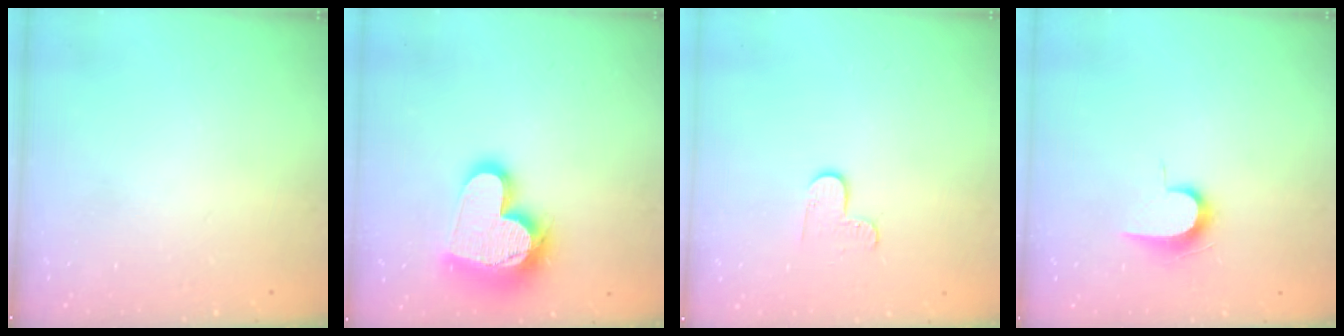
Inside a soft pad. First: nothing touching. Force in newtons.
{"total": 17.9, "press": 17.8, "slide": 1.7}
{"total": 4.7, "press": 4.7, "slide": 0.4}
{"total": 7.2, "press": 7.1, "slide": 0.7}